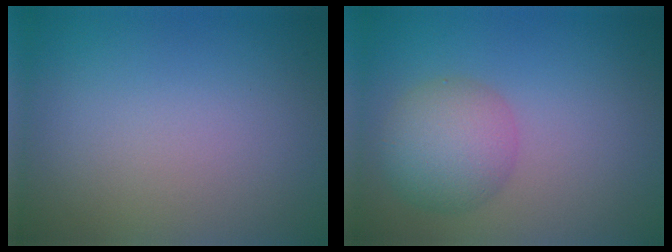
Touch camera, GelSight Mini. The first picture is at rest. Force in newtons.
{"total": 4.4, "press": 4.4, "slide": 0.2}